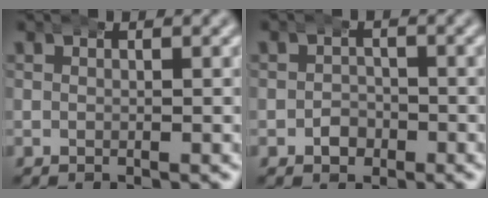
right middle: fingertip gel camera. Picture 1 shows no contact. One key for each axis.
{"total": 1.0, "fx": -0.4, "fy": 0.9, "fz": -0.1, "tx": 0.000, "ty": -0.003, "tz": -0.006}